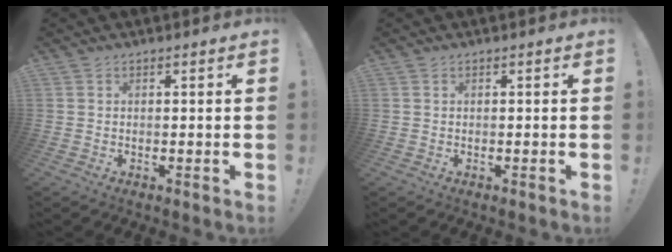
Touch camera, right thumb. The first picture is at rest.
{"total": 0.0}